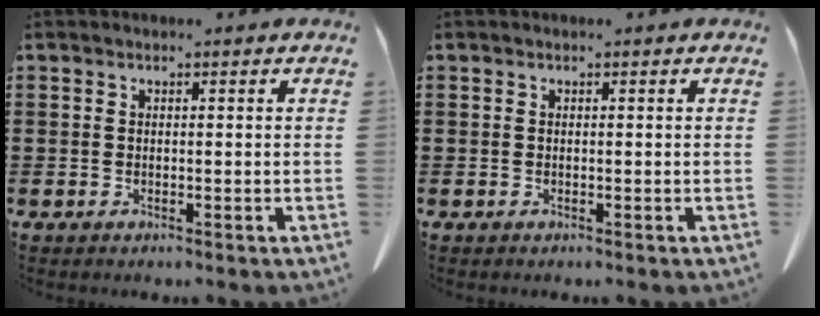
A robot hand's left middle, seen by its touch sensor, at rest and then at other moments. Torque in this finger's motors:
{"motor_torque": [0.00, 0.00, 0.00, 0.00]}